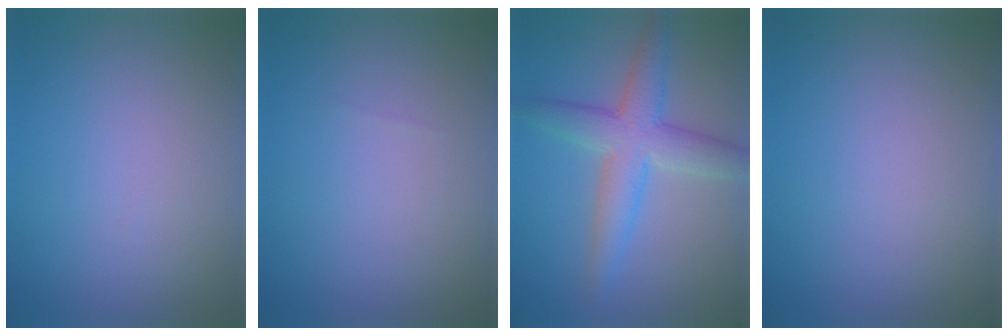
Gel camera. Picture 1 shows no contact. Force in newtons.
{"total": 0.0}
{"total": 5.2, "press": 5.2, "slide": 0.2}
{"total": 0.0}